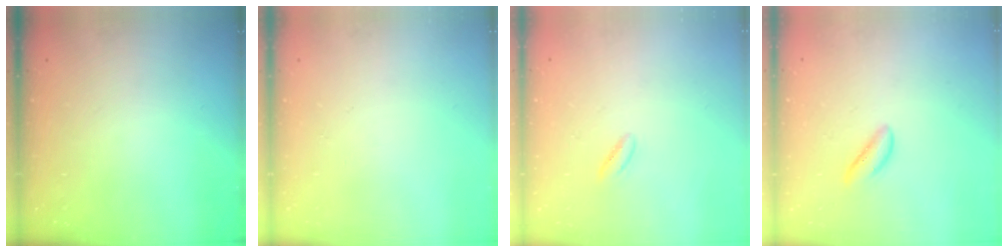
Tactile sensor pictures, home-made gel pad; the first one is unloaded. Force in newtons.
{"total": 0.0}
{"total": 2.6, "press": 2.4, "slide": 1.1}
{"total": 2.0, "press": 1.9, "slide": 0.6}